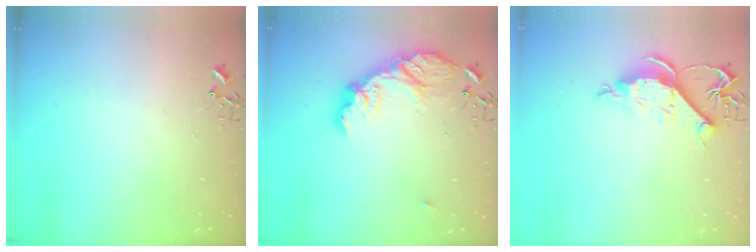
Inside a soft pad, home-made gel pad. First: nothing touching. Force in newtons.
{"total": 15.7, "press": 15.7, "slide": 1.0}
{"total": 10.6, "press": 10.6, "slide": 0.4}